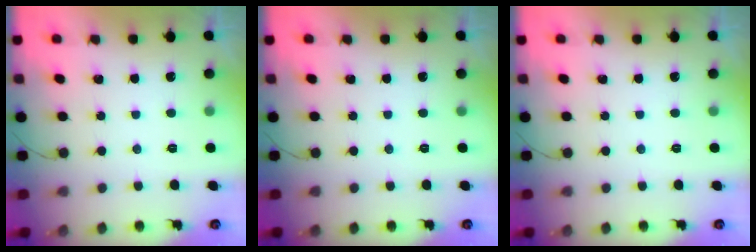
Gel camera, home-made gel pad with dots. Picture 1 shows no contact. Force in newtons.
{"total": 0.0}
{"total": 0.0}